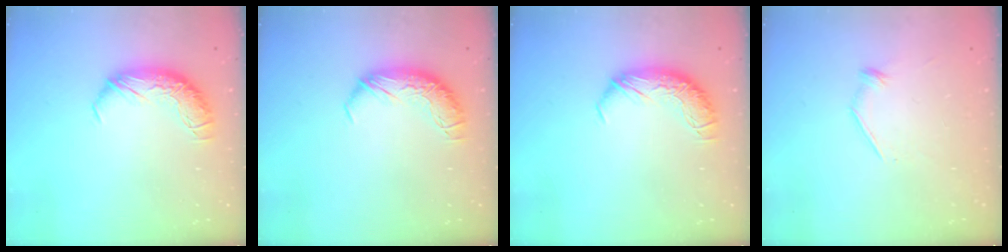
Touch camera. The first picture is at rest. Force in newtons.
{"total": 0.0}
{"total": 0.0}
{"total": 7.0, "press": 6.9, "slide": 0.7}